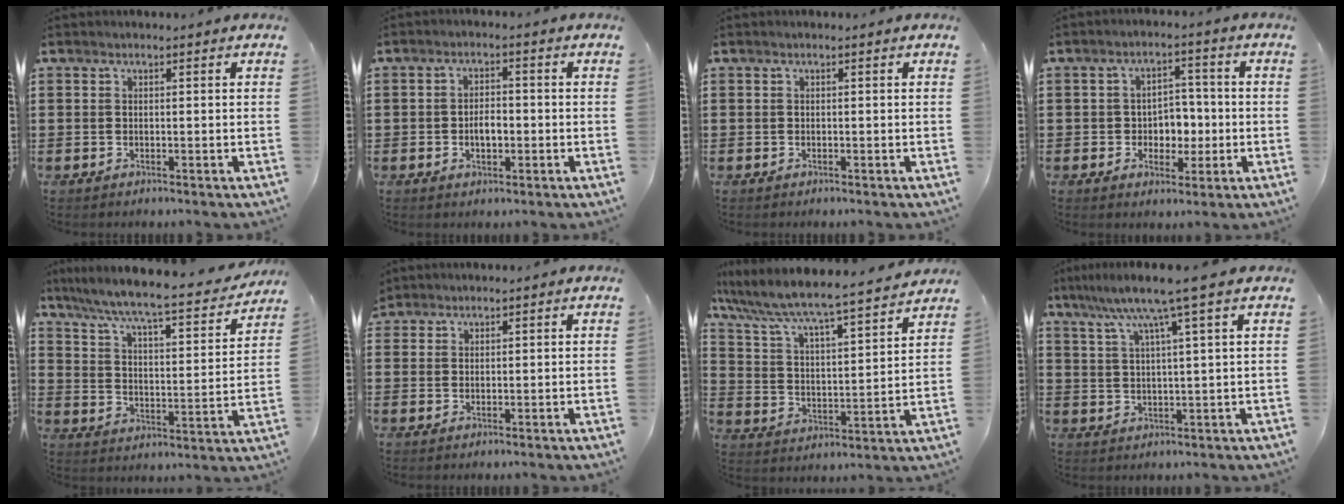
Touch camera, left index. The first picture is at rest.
{"total": 3.0, "force": [-0.8, 1.5, 2.5], "torque": [-0.041, 0.001, -0.018]}
{"total": 0.0}
{"total": 4.4, "force": [-0.7, 3.8, 2.1], "torque": [-0.039, 0.004, -0.021]}
{"total": 6.8, "force": [5.9, 0.1, 3.4], "torque": [-0.094, -0.046, 0.091]}
{"total": 1.7, "force": [1.5, 0.7, 0.0], "torque": [-0.004, 0.004, 0.031]}
{"total": 5.6, "force": [5.2, 0.1, 2.0], "torque": [-0.067, -0.049, 0.078]}
{"total": 7.1, "force": [4.5, -0.5, 5.5], "torque": [-0.122, -0.014, 0.071]}